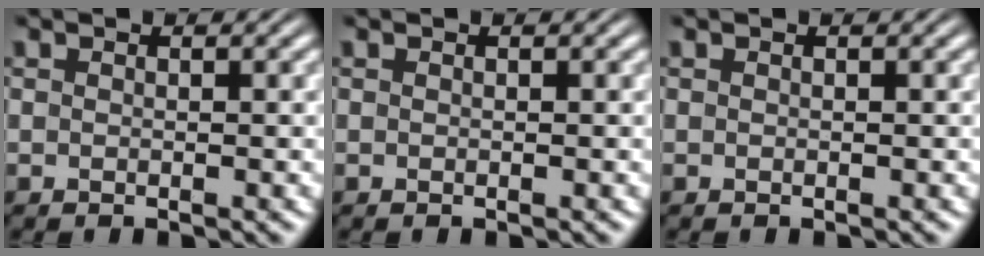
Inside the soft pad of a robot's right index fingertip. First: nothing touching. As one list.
[{"total": 0.0}, {"total": 0.0}]